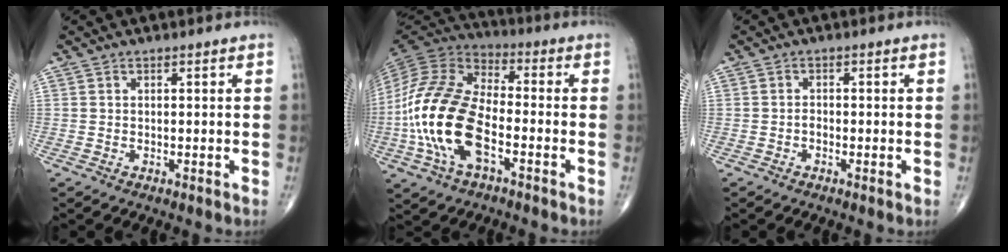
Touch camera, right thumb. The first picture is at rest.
{"total": 19.5, "force": [-5.2, 10.0, 16.0], "torque": [-0.330, 0.025, -0.101]}
{"total": 1.1, "force": [-0.5, 0.5, 0.8], "torque": [-0.012, 0.001, -0.013]}